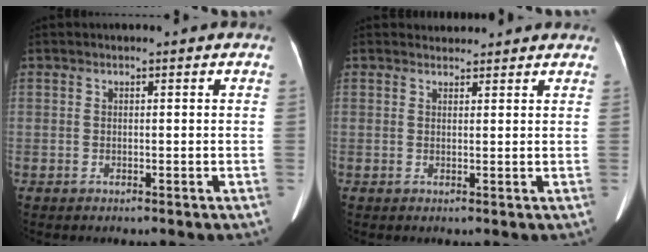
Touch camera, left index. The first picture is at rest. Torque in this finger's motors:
{"motor_torque": [-0.01, -0.10, -0.04, 0.01]}